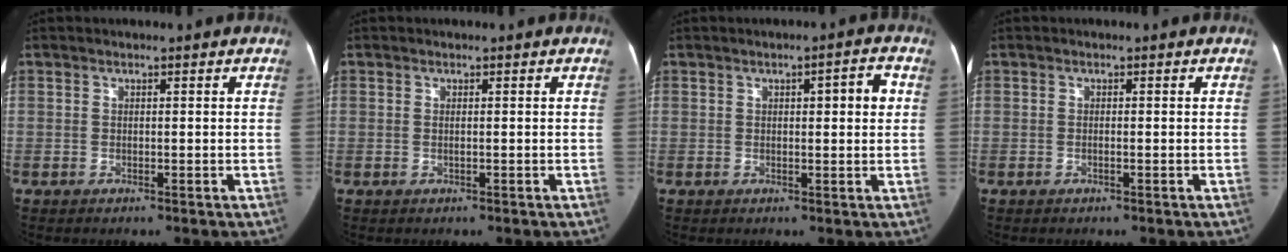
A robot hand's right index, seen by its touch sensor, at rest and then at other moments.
{"total": 0.7, "force": [-0.1, 0.2, 0.6], "torque": [-0.015, -0.001, -0.001]}
{"total": 4.1, "force": [0.9, 1.1, 3.9], "torque": [-0.054, 0.017, 0.012]}
{"total": 0.6, "force": [-0.2, 0.2, 0.6], "torque": [-0.013, 0.001, -0.005]}